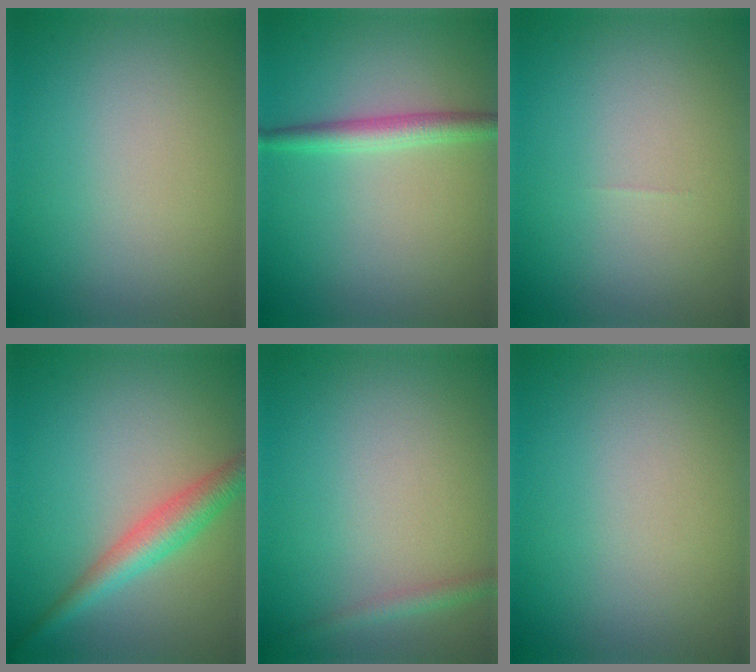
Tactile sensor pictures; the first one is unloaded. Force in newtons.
{"total": 2.5, "press": 2.5, "slide": 0.0}
{"total": 0.0}
{"total": 3.3, "press": 3.3, "slide": 0.1}
{"total": 1.3, "press": 1.3, "slide": 0.1}
{"total": 0.0}